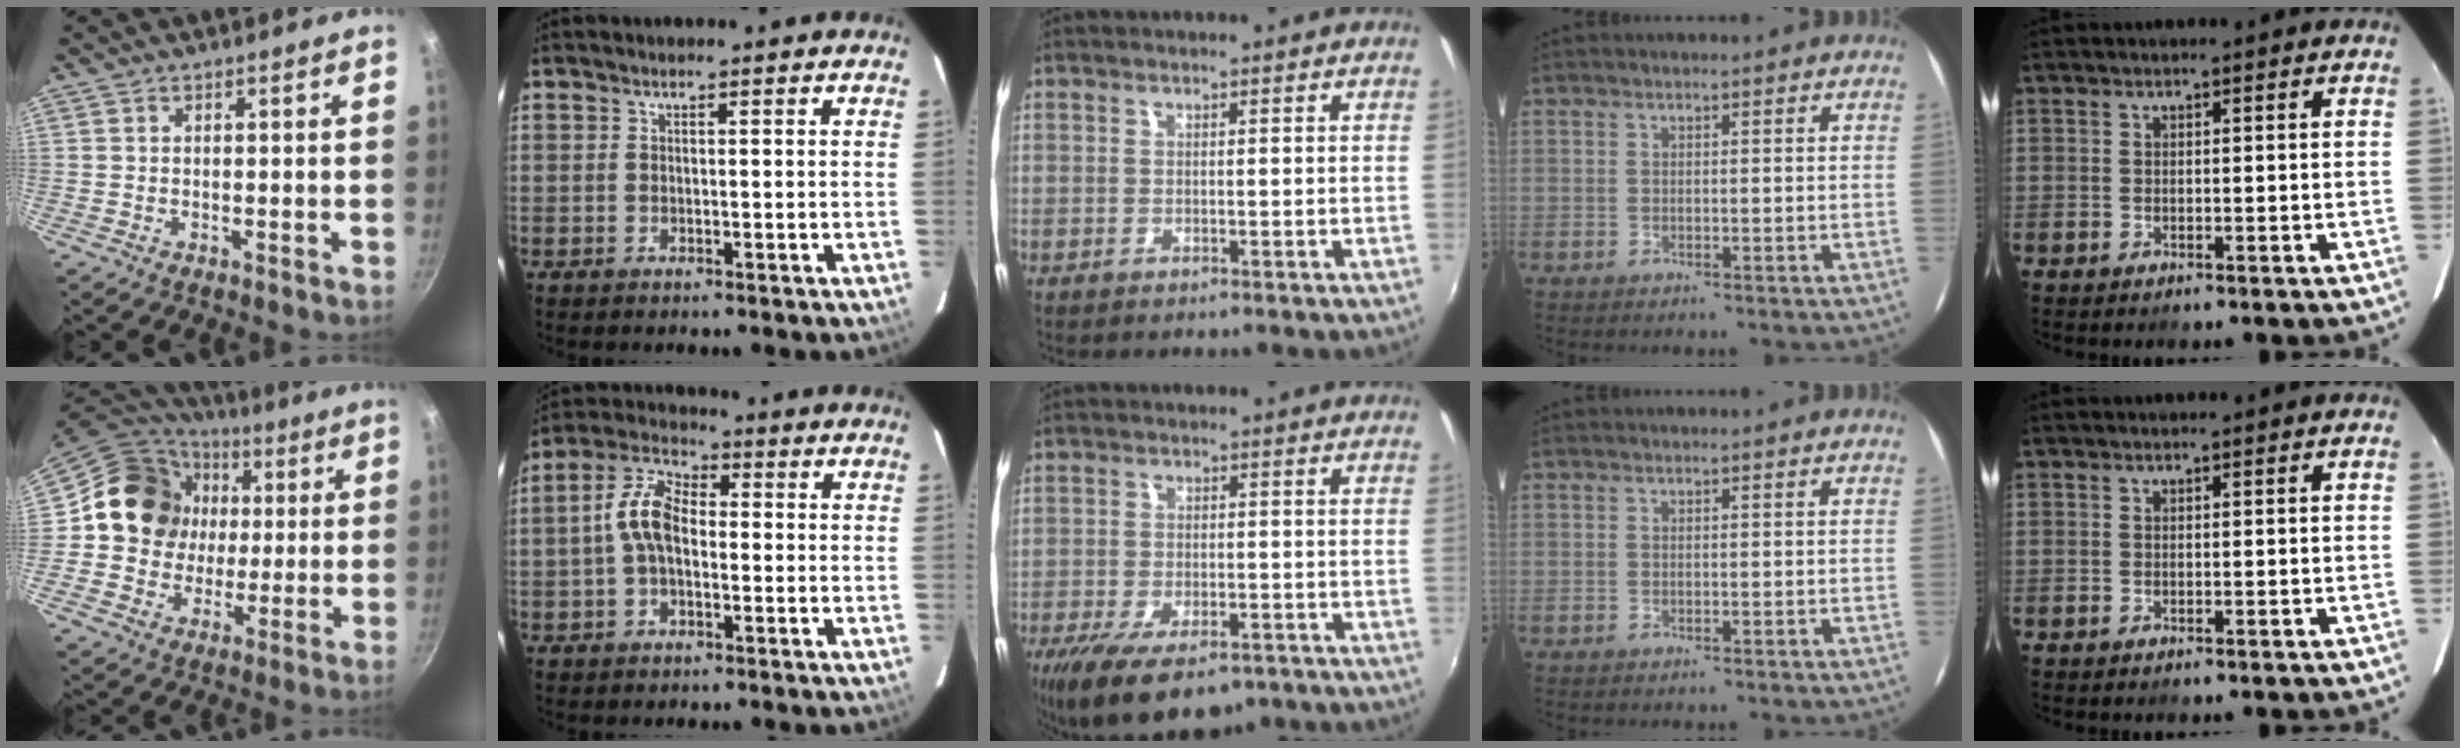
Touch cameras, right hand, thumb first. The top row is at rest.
{"thumb": {"total": 16.2, "force": [1.7, 14.6, 6.8], "torque": [-0.092, 0.017, 0.019]}, "index": {"total": 8.1, "force": [-0.6, 4.6, 6.7], "torque": [-0.141, 0.024, -0.016]}, "middle": {"total": 14.2, "force": [-9.2, 6.0, 8.9], "torque": [-0.187, -0.039, -0.146]}}